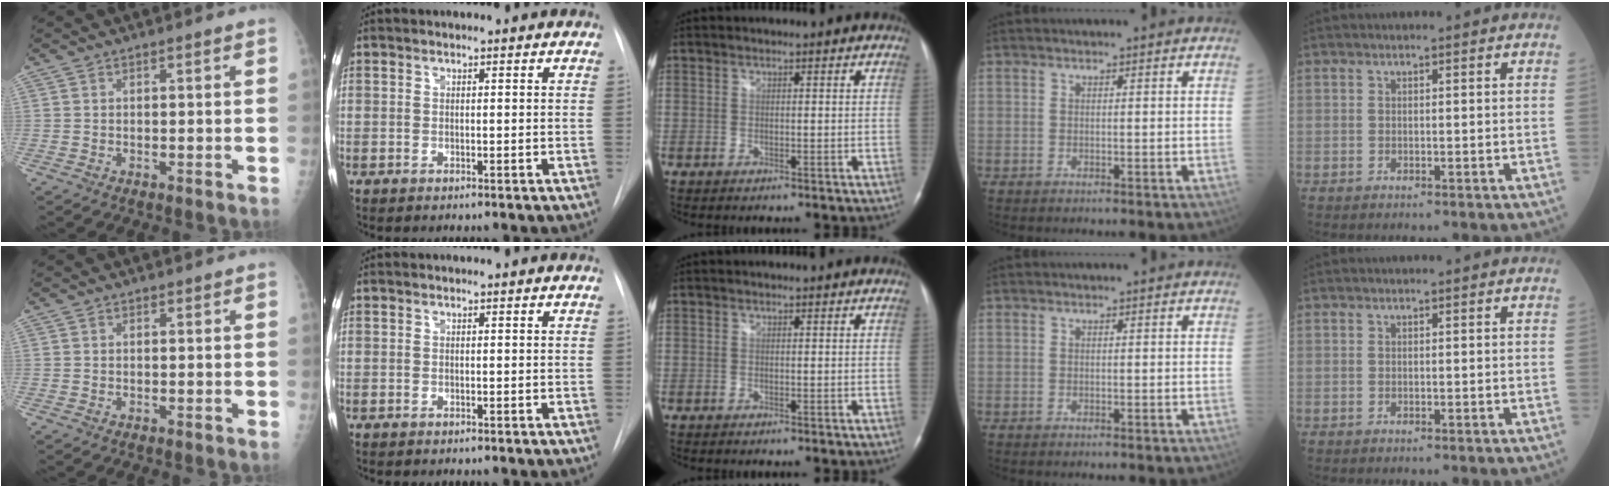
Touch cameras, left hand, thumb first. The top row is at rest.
{}